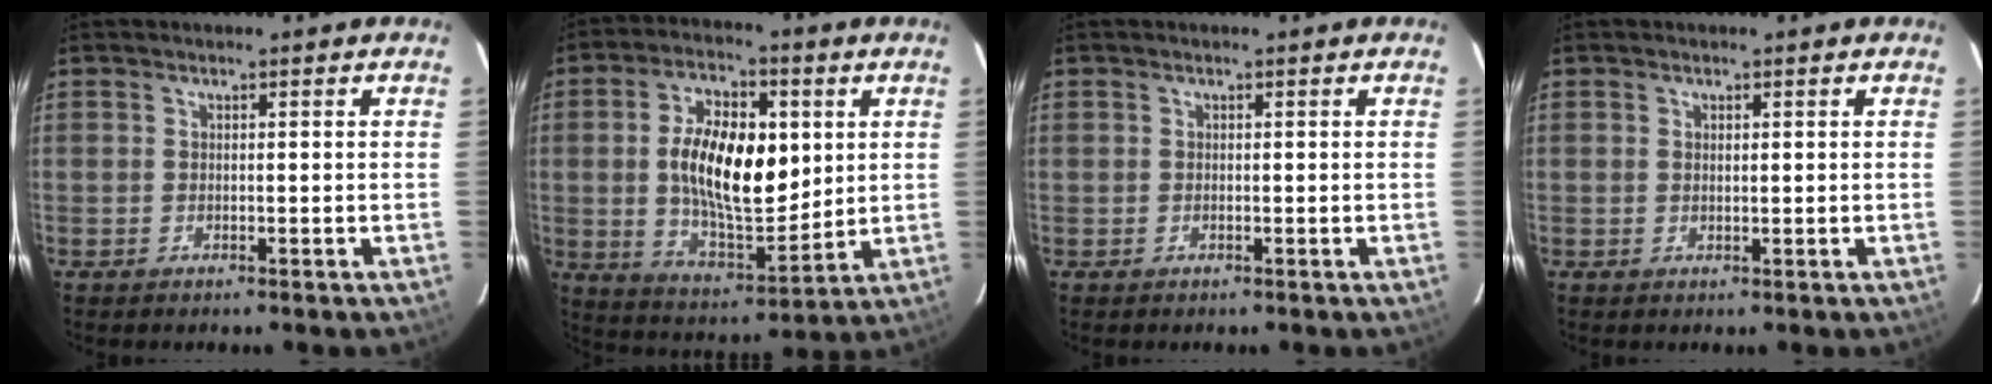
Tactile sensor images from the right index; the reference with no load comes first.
{"total": 16.8, "force": [2.3, 8.2, 14.5], "torque": [-0.260, 0.004, 0.048]}
{"total": 0.0}
{"total": 0.8, "force": [0.3, 0.4, 0.6], "torque": [-0.011, 0.002, 0.006]}